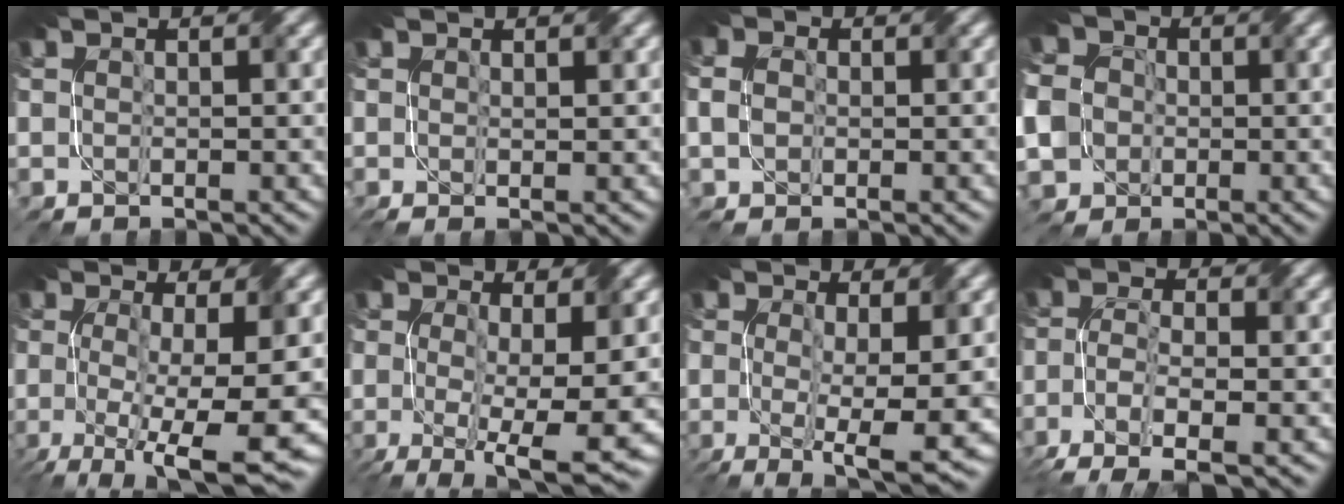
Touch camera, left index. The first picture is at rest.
{"total": 0.7, "force": [0.2, 0.1, 0.7], "torque": [-0.008, 0.000, 0.009]}
{"total": 2.0, "force": [0.0, 1.5, 1.4], "torque": [-0.041, 0.003, 0.006]}
{"total": 8.3, "force": [-1.3, 7.3, 3.9], "torque": [-0.099, -0.005, -0.043]}
{"total": 10.7, "force": [-2.0, 3.2, 10.0], "torque": [-0.148, -0.018, -0.022]}
{"total": 8.5, "force": [-1.0, 3.0, 7.9], "torque": [-0.130, -0.021, -0.009]}
{"total": 7.0, "force": [-0.6, 2.4, 6.5], "torque": [-0.113, -0.021, -0.004]}
{"total": 5.3, "force": [-2.9, 1.7, 4.1], "torque": [-0.089, -0.005, -0.062]}